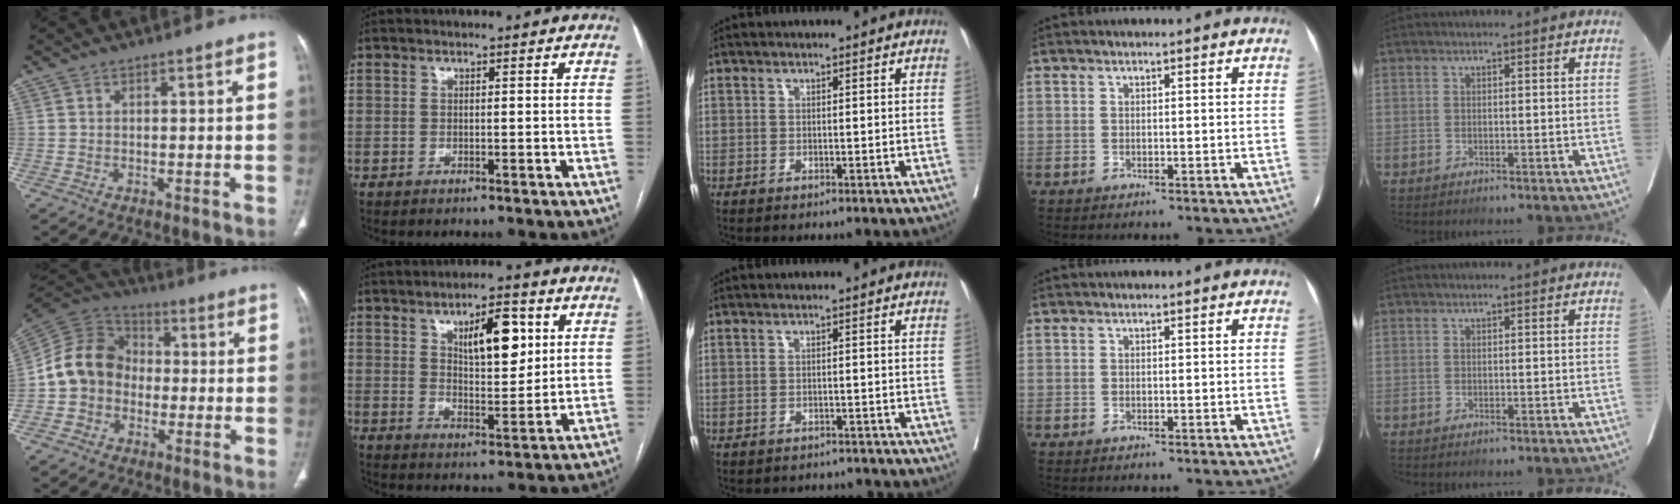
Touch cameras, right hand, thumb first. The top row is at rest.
{"thumb": {"total": 12.1, "force": [-1.6, 10.4, 6.1], "torque": [-0.101, 0.036, -0.043]}, "index": {"total": 9.3, "force": [3.6, 3.4, 7.9], "torque": [-0.123, 0.003, 0.062]}, "middle": {"total": 4.9, "force": [-4.8, 1.2, 0.0], "torque": [0.002, 0.000, -0.056]}}